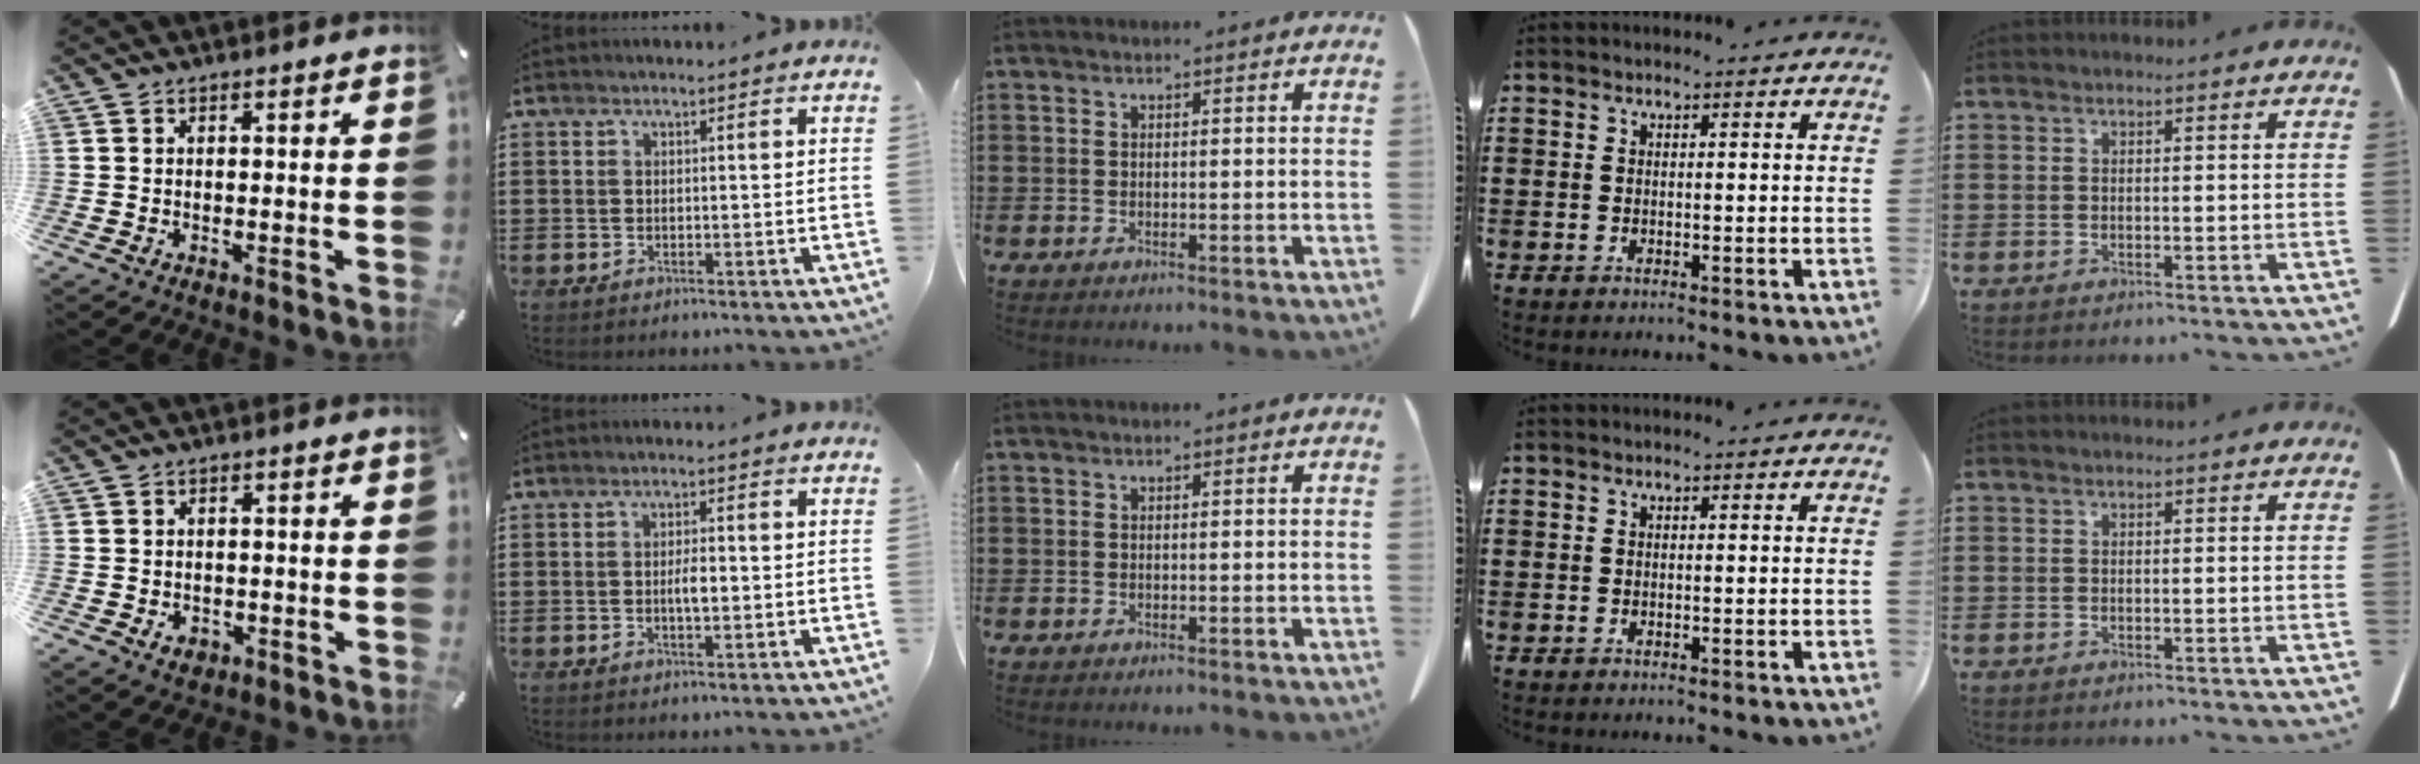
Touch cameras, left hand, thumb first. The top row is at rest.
{"thumb": {"total": 2.9, "force": [-1.2, 2.2, 1.3], "torque": [-0.021, 0.004, -0.020]}, "index": {"total": 2.7, "force": [-0.2, 0.8, 2.5], "torque": [-0.048, 0.001, -0.005]}}